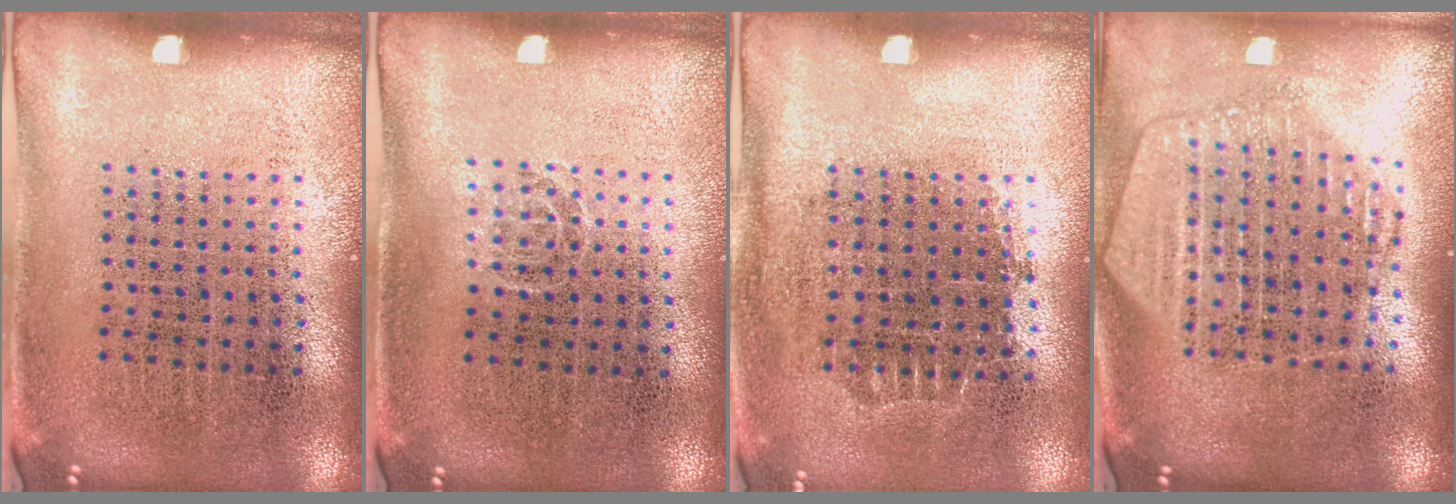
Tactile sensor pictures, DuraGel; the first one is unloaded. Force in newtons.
{"total": 0.6, "press": 0.4, "slide": 0.4}
{"total": 0.7, "press": 0.7, "slide": 0.2}
{"total": 2.2, "press": 2.0, "slide": 1.0}